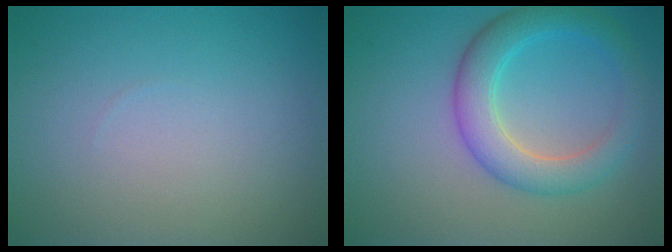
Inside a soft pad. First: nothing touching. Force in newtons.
{"total": 4.7, "press": 4.7, "slide": 0.1}